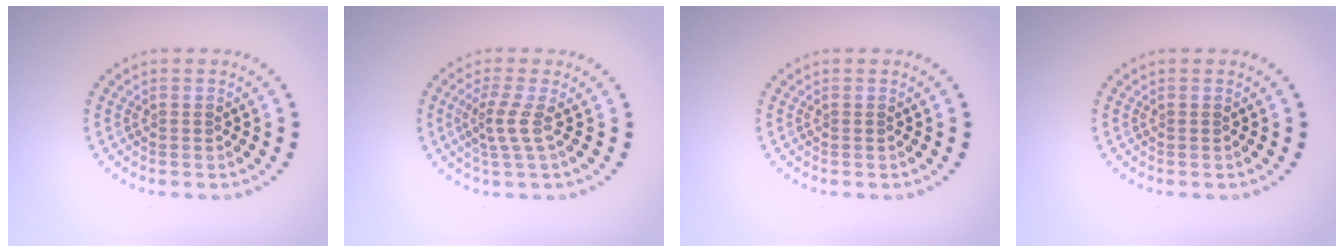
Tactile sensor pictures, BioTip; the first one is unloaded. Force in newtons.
{"total": 2.2, "press": 1.5, "slide": 1.6}
{"total": 0.0}
{"total": 0.0}